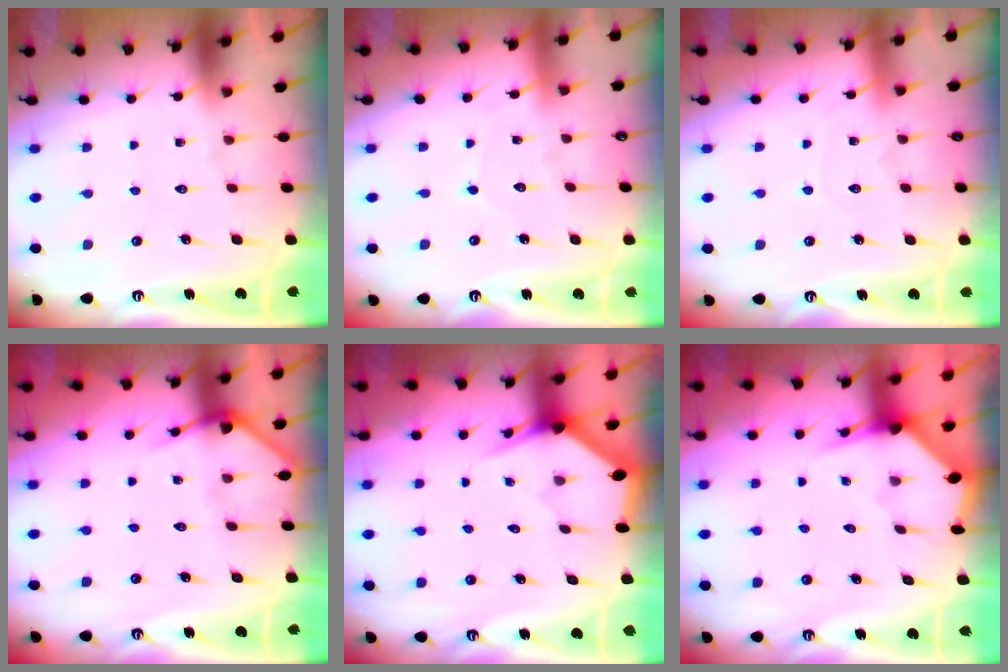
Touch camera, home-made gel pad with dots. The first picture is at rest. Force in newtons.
{"total": 3.3, "press": 3.3, "slide": 0.1}
{"total": 4.4, "press": 4.4, "slide": 0.5}
{"total": 4.9, "press": 4.8, "slide": 0.2}
{"total": 3.0, "press": 3.0, "slide": 0.0}
{"total": 3.3, "press": 3.2, "slide": 0.3}